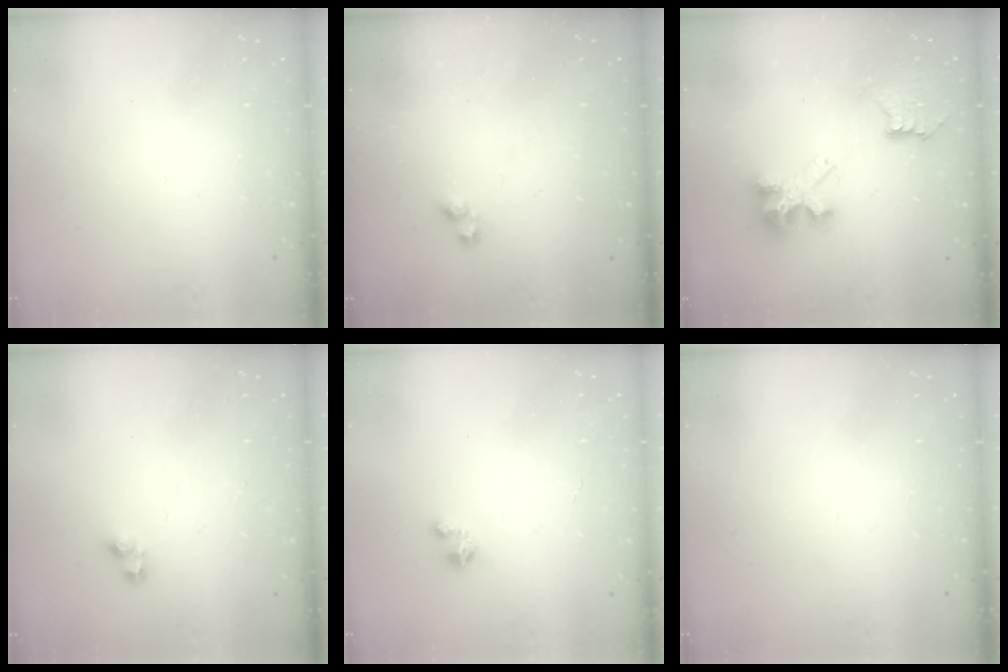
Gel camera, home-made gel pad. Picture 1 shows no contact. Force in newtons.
{"total": 2.9, "press": 2.9, "slide": 0.6}
{"total": 6.4, "press": 6.4, "slide": 0.1}
{"total": 2.5, "press": 2.5, "slide": 0.1}
{"total": 2.0, "press": 2.0, "slide": 0.1}
{"total": 0.0}